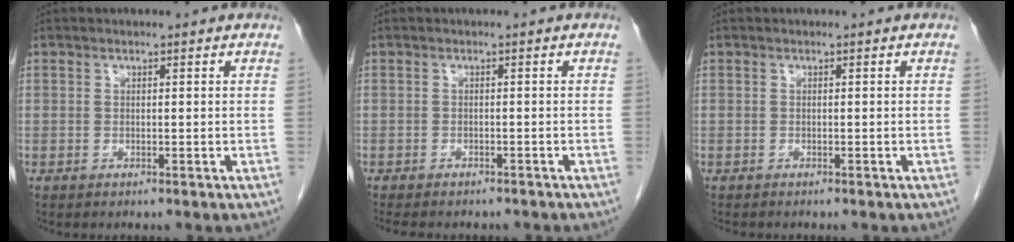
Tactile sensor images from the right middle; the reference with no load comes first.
{"total": 9.6, "force": [-8.2, 3.2, 3.9], "torque": [-0.063, -0.004, -0.099]}
{"total": 1.6, "force": [-1.4, 0.4, 0.6], "torque": [-0.017, -0.006, -0.017]}